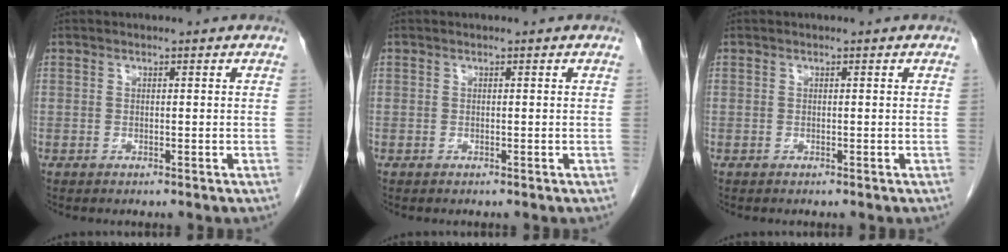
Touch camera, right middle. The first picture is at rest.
{"total": 0.0}
{"total": 0.0}